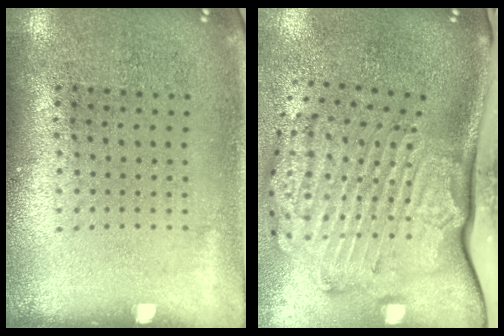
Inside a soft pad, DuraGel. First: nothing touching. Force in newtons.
{"total": 3.6, "press": 2.5, "slide": 2.6}